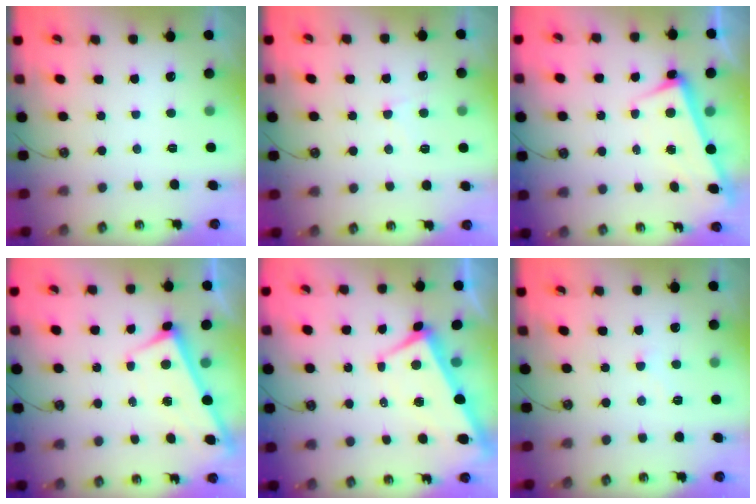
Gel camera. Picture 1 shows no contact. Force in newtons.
{"total": 2.4, "press": 2.3, "slide": 0.7}
{"total": 2.6, "press": 2.5, "slide": 0.7}
{"total": 2.8, "press": 2.8, "slide": 0.3}
{"total": 1.7, "press": 1.5, "slide": 0.8}
{"total": 4.2, "press": 4.2, "slide": 0.2}